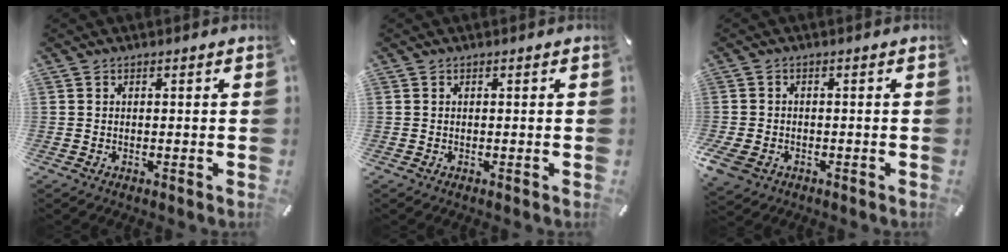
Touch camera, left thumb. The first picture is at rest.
{"total": 0.0}
{"total": 3.8, "force": [-1.9, 2.7, 1.8], "torque": [-0.056, 0.002, -0.042]}